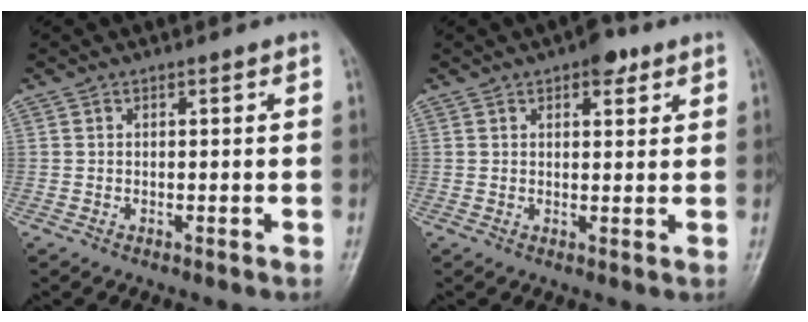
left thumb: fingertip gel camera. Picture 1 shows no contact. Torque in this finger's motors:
{"motor_torque": [0.41, 0.45, 0.27, -0.48, 0.00]}